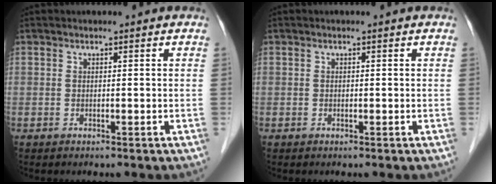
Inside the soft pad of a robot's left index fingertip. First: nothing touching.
{"total": 0.0}